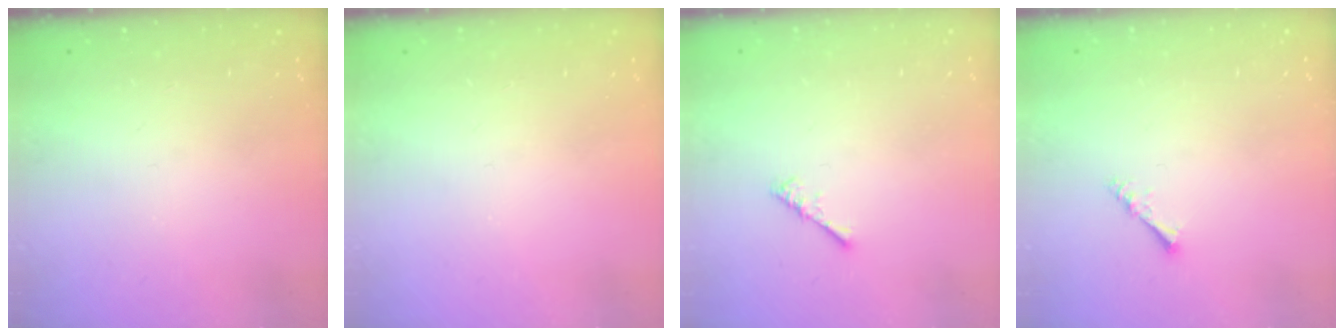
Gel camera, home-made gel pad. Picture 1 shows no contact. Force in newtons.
{"total": 0.0}
{"total": 0.9, "press": 0.9, "slide": 0.3}
{"total": 1.6, "press": 1.5, "slide": 0.3}